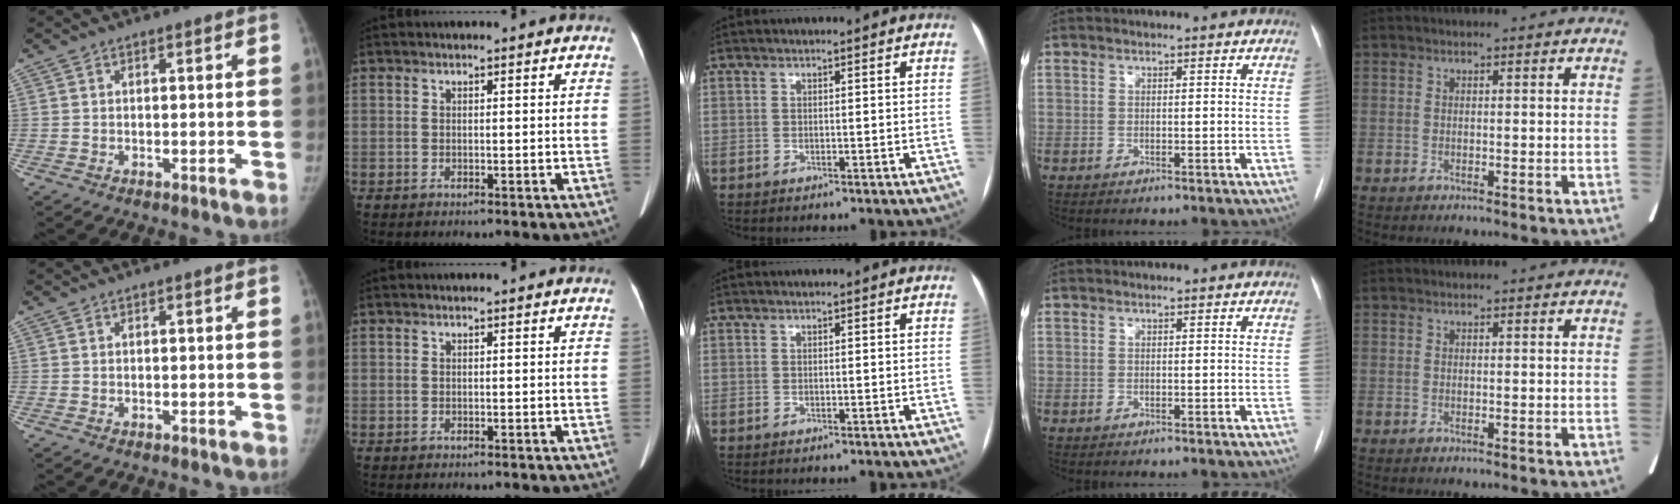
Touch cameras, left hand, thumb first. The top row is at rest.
{}